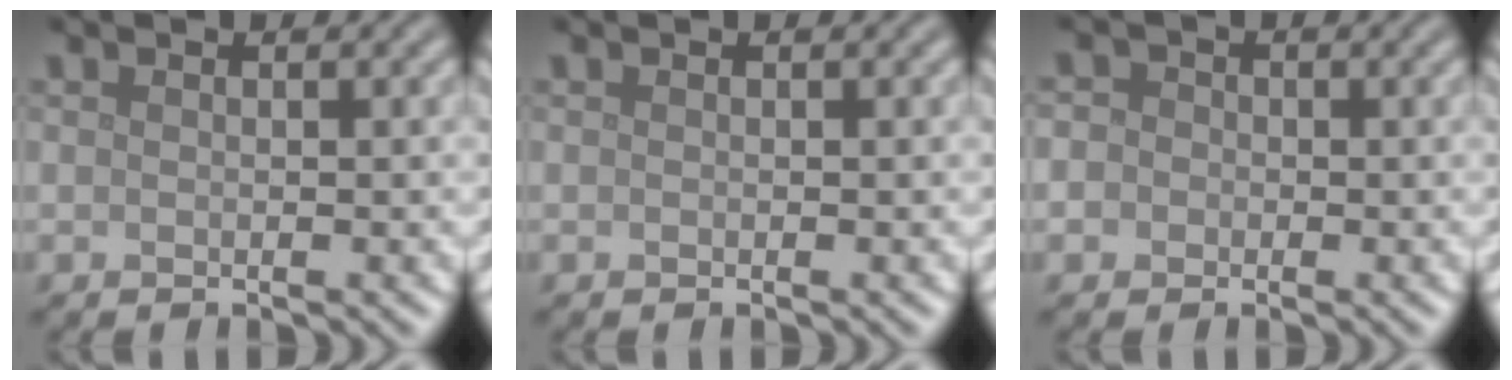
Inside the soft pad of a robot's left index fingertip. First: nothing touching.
{"total": 0.0}
{"total": 3.2, "force": [0.3, 3.0, 1.2], "torque": [0.005, 0.023, -0.035]}